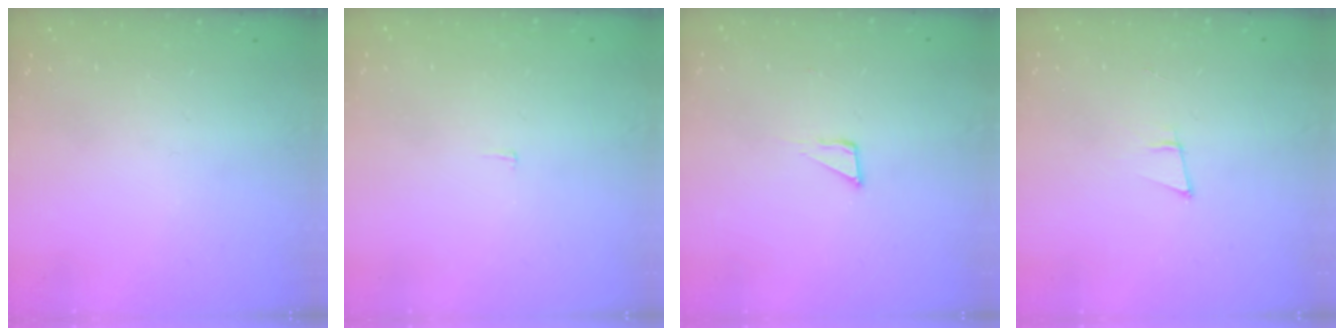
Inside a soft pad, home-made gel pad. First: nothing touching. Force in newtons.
{"total": 2.2, "press": 2.2, "slide": 0.1}
{"total": 2.6, "press": 2.6, "slide": 0.1}
{"total": 5.2, "press": 4.3, "slide": 2.9}